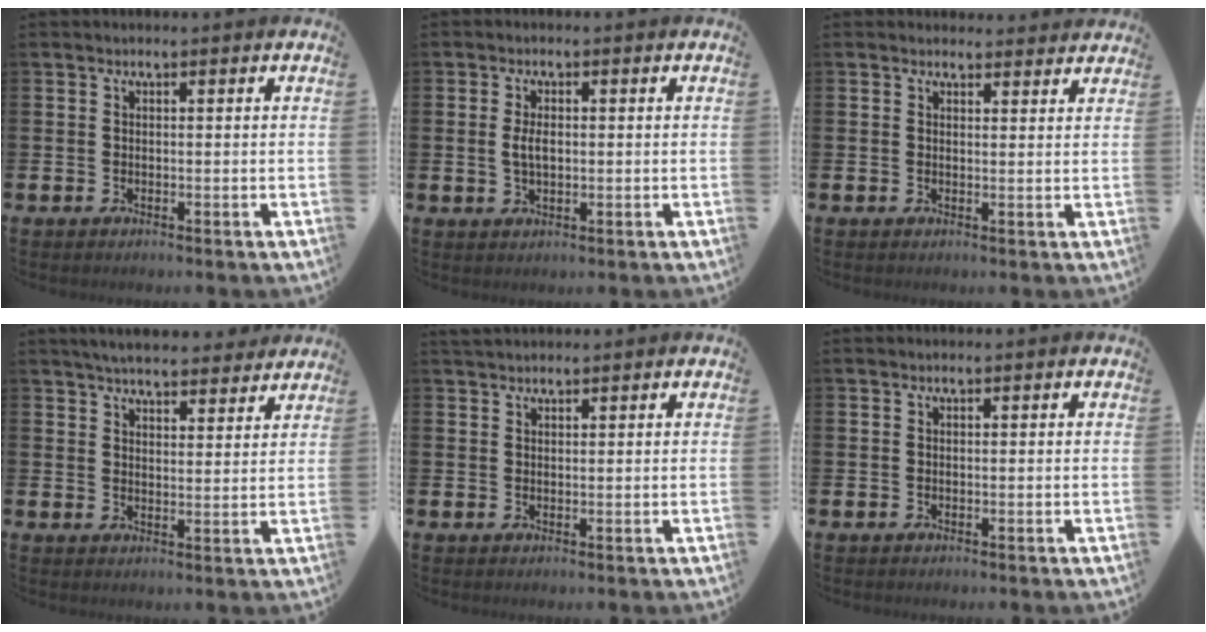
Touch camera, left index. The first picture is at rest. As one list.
[{"total": 2.7, "force": [0.2, 1.4, 2.3], "torque": [-0.033, 0.001, -0.001]}, {"total": 2.0, "force": [1.9, 0.5, -0.1], "torque": [0.007, -0.008, 0.034]}, {"total": 5.1, "force": [5.0, 0.8, 0.9], "torque": [-0.028, -0.024, 0.090]}, {"total": 1.6, "force": [1.5, 0.4, 0.3], "torque": [0.000, 0.001, 0.026]}, {"total": 0.0}]